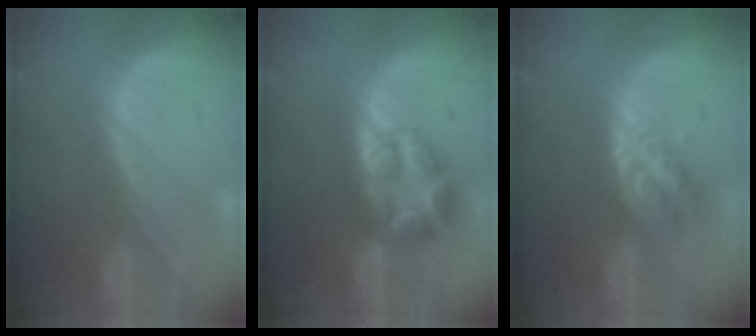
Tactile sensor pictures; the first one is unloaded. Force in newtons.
{"total": 6.7, "press": 6.7, "slide": 0.3}
{"total": 4.7, "press": 4.2, "slide": 2.2}